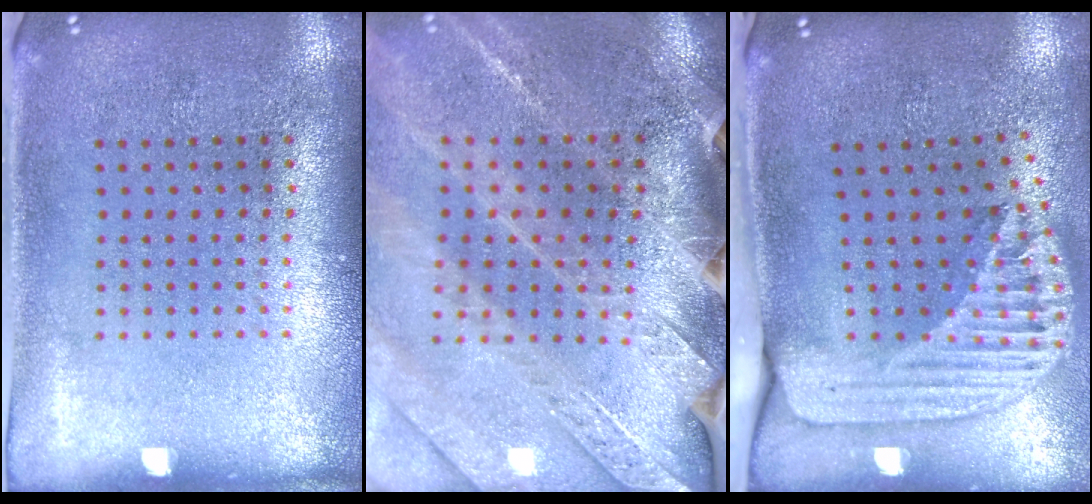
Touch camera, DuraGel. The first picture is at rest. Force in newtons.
{"total": 2.8, "press": 2.8, "slide": 0.7}
{"total": 2.5, "press": 1.7, "slide": 1.9}